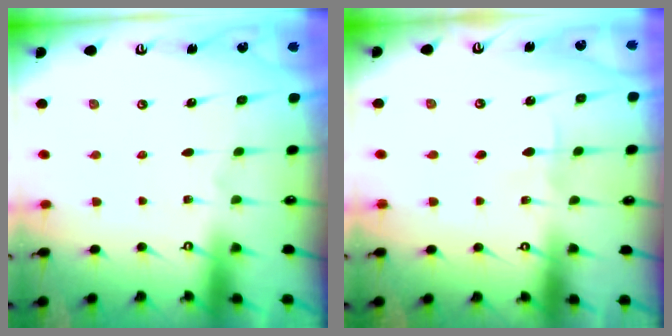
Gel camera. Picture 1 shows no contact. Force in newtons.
{"total": 2.9, "press": 2.9, "slide": 0.3}